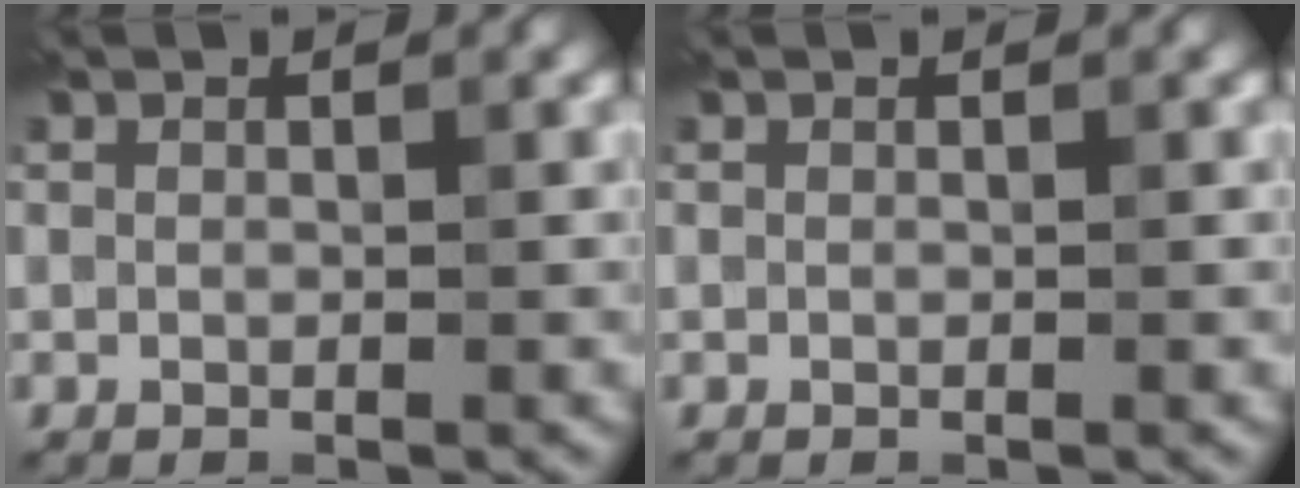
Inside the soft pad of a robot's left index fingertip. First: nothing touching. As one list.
[{"total": 0.0}]